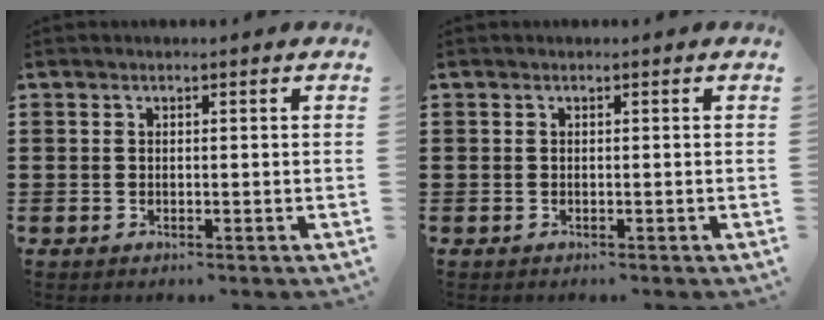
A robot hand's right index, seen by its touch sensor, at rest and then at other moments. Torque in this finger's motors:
{"motor_torque": [0.15, 0.10, 0.00, 0.01]}